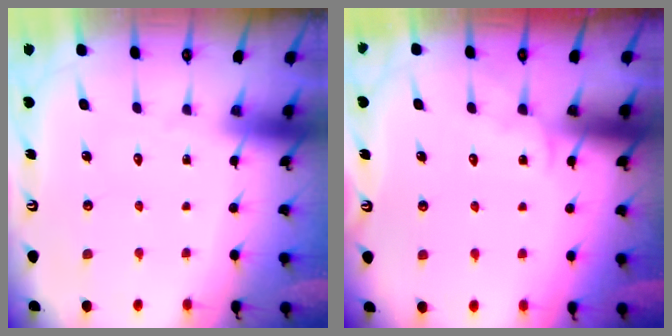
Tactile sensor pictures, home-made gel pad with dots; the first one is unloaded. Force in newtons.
{"total": 2.5, "press": 2.5, "slide": 0.4}